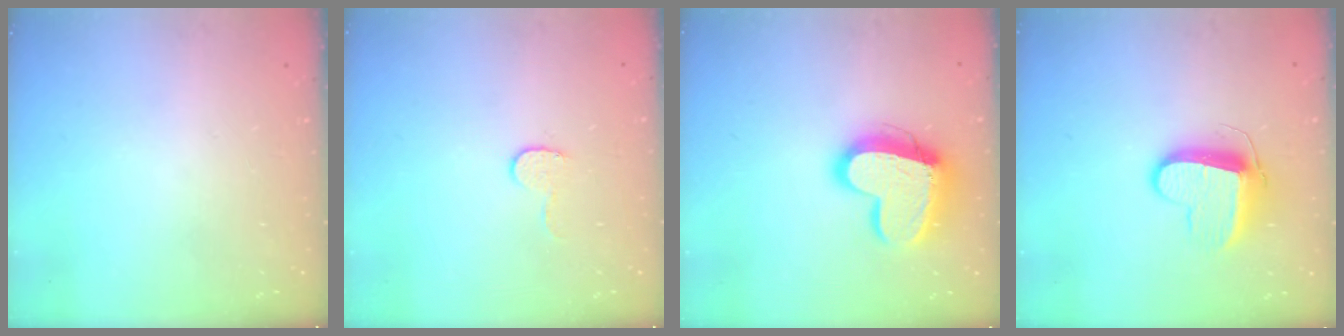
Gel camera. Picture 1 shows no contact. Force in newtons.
{"total": 5.6, "press": 5.6, "slide": 0.5}
{"total": 16.7, "press": 16.6, "slide": 1.4}
{"total": 10.3, "press": 10.3, "slide": 0.5}